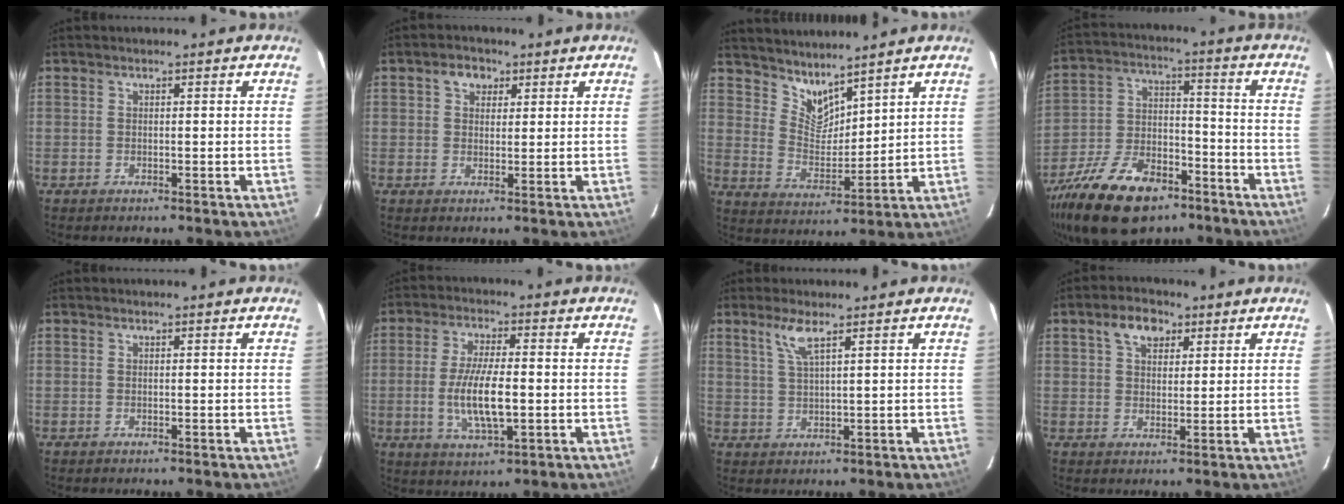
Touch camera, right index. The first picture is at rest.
{"total": 3.2, "force": [1.6, 2.4, 1.3], "torque": [-0.015, 0.012, 0.026]}
{"total": 7.1, "force": [6.5, 1.7, 2.4], "torque": [-0.039, -0.009, 0.128]}
{"total": 21.2, "force": [-13.9, 10.7, 11.9], "torque": [-0.257, -0.014, -0.231]}
{"total": 0.0}
{"total": 10.0, "force": [-1.5, 3.0, 9.4], "torque": [-0.184, -0.009, -0.025]}
{"total": 4.0, "force": [2.6, -0.2, 3.0], "torque": [-0.065, -0.002, 0.053]}
{"total": 5.5, "force": [2.9, 3.3, 3.2], "torque": [-0.053, 0.016, 0.050]}